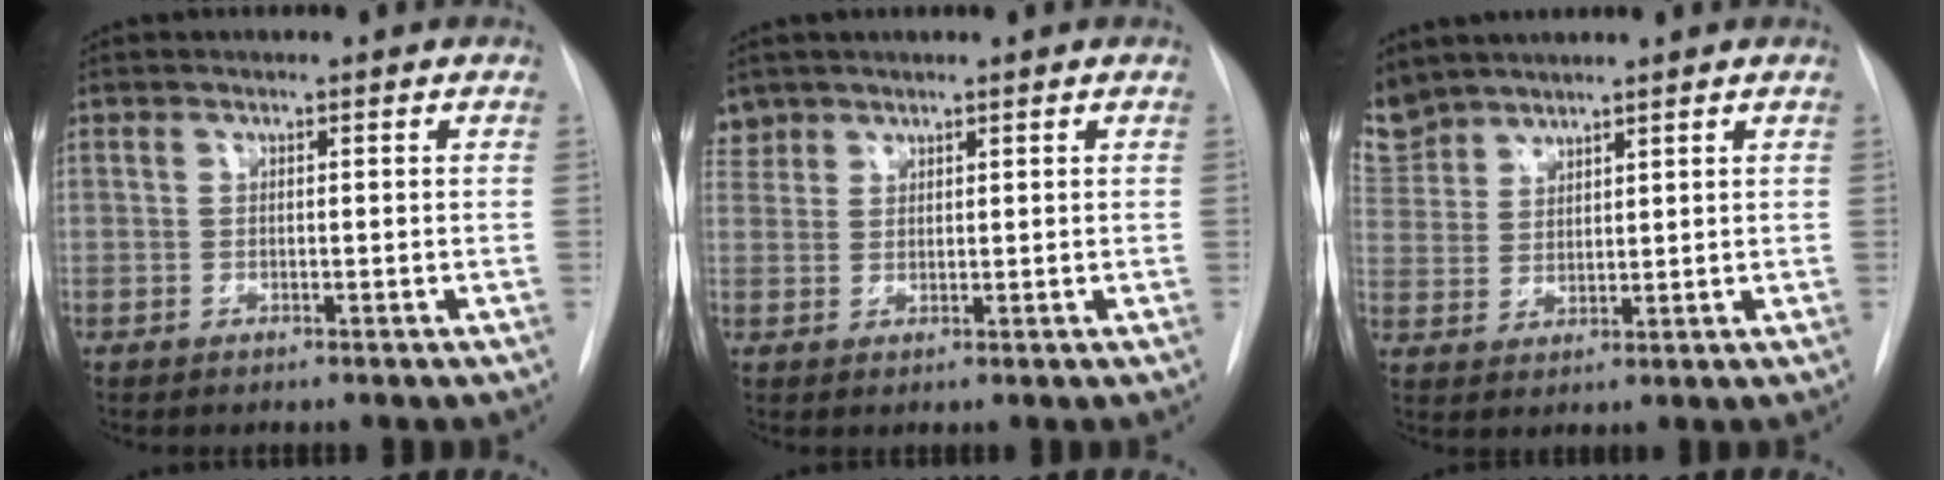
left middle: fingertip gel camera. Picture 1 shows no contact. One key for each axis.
{"total": 2.7, "fx": 2.2, "fy": 1.5, "fz": -0.3, "tx": 0.012, "ty": 0.007, "tz": 0.043}
{"total": 7.2, "fx": 6.6, "fy": 2.9, "fz": 0.3, "tx": -0.008, "ty": 0.006, "tz": 0.141}